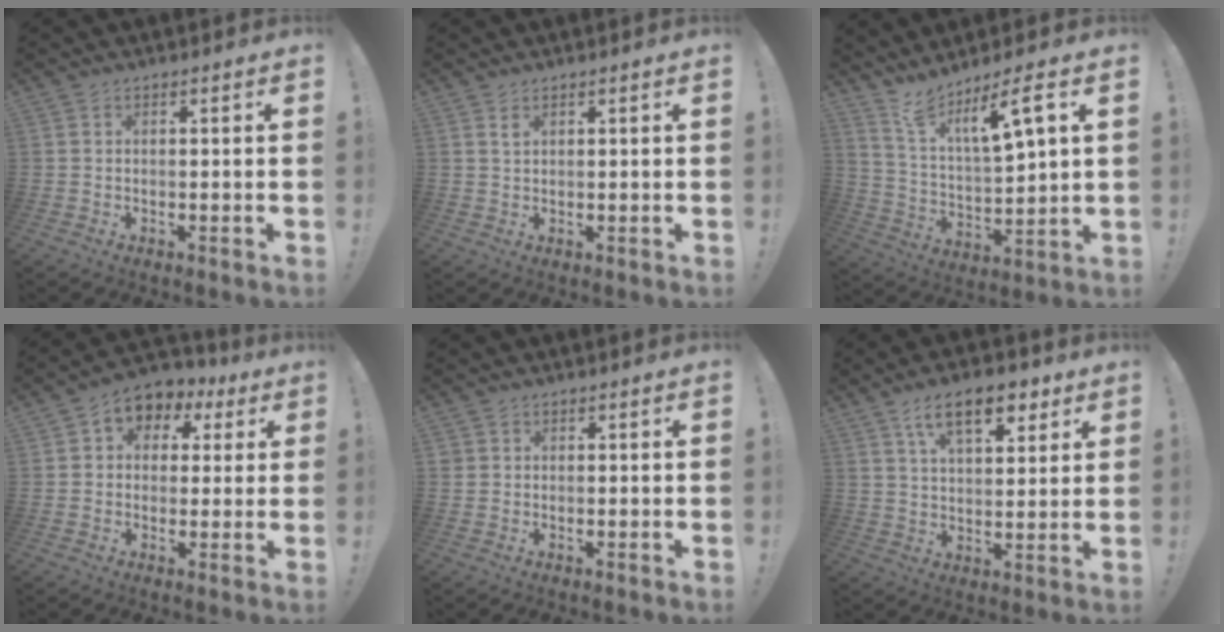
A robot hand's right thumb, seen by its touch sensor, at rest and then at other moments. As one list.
[{"total": 1.4, "force": [0.9, 0.8, 0.7], "torque": [-0.004, -0.004, 0.014]}, {"total": 10.9, "force": [7.9, 1.3, 7.4], "torque": [-0.133, -0.049, 0.131]}, {"total": 6.2, "force": [1.3, 5.5, 2.4], "torque": [-0.027, -0.007, 0.029]}, {"total": 1.2, "force": [0.5, 1.1, 0.2], "torque": [0.002, -0.002, 0.009]}, {"total": 13.2, "force": [7.3, 5.9, 9.2], "torque": [-0.143, -0.016, 0.127]}]